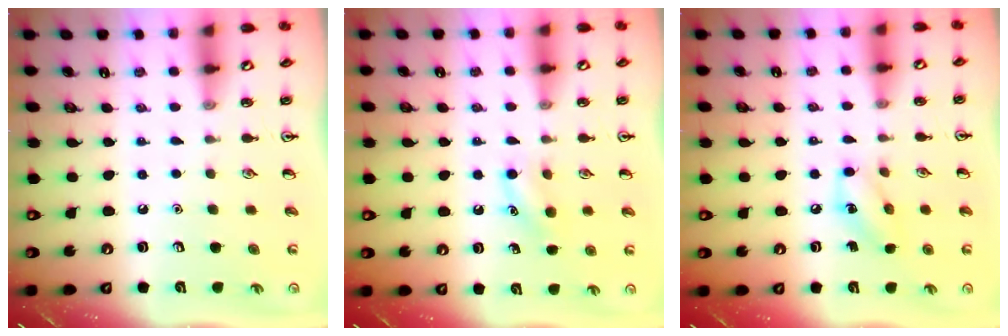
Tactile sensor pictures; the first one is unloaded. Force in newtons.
{"total": 8.3, "press": 8.1, "slide": 1.5}
{"total": 7.2, "press": 7.2, "slide": 0.7}